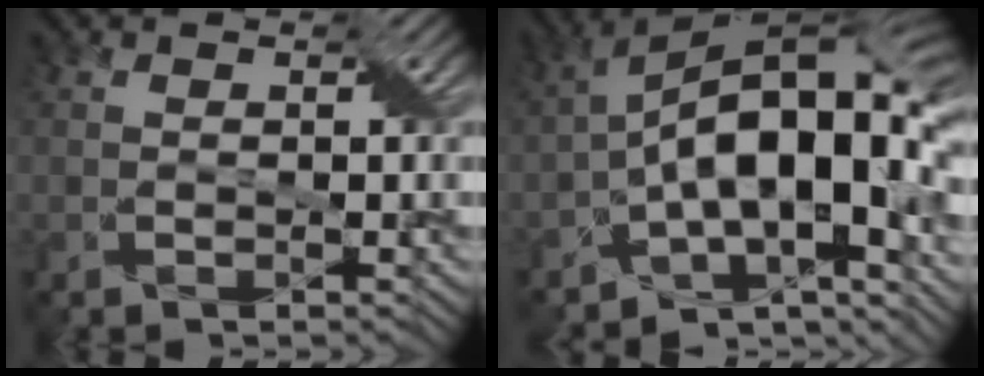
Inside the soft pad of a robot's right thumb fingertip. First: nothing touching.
{"total": 16.6, "force": [-3.7, 7.9, 14.2], "torque": [-0.197, 0.012, -0.076]}